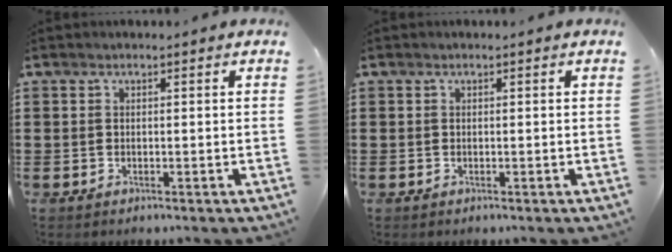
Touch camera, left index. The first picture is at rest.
{"total": 0.0}